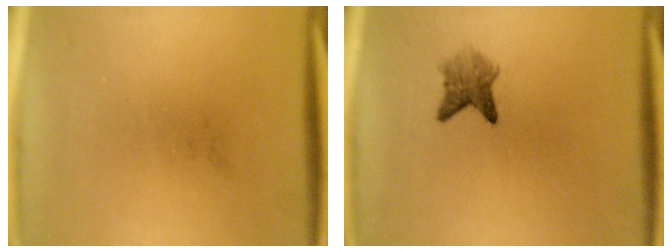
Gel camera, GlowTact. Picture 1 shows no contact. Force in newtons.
{"total": 2.9}